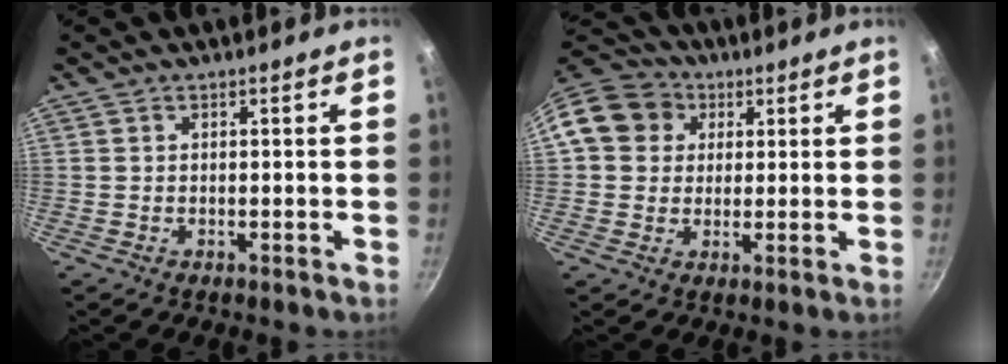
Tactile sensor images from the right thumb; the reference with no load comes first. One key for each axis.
{"total": 12.8, "fx": 3.4, "fy": 11.1, "fz": 5.3, "tx": -0.089, "ty": 0.028, "tz": 0.045}